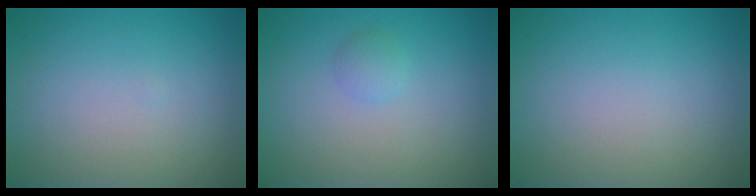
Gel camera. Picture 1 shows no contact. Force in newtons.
{"total": 1.1, "press": 1.1, "slide": 0.1}
{"total": 0.0}